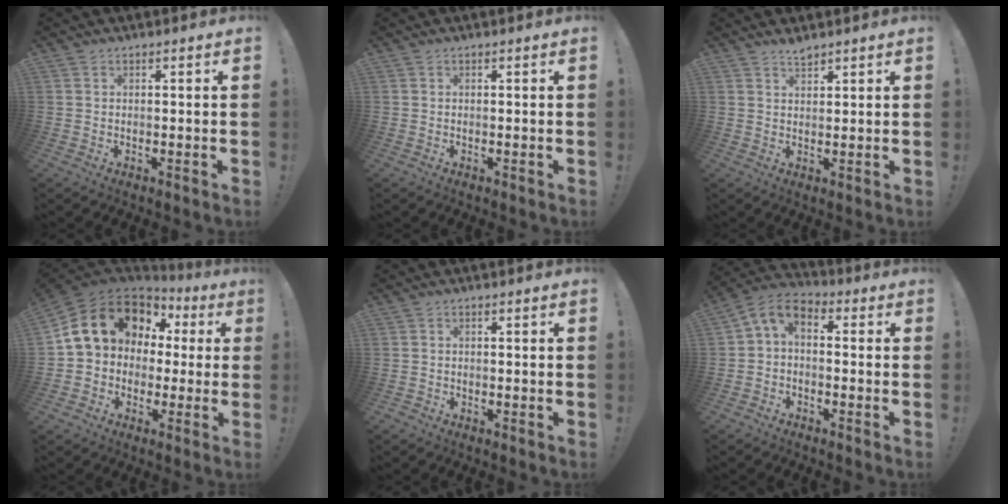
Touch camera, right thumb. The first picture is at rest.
{"total": 0.0}
{"total": 2.5, "force": [2.3, 0.4, 0.8], "torque": [-0.010, -0.016, 0.040]}
{"total": 15.7, "force": [4.9, 12.3, 8.5], "torque": [-0.141, -0.010, 0.106]}
{"total": 0.8, "force": [-0.7, 0.3, 0.1], "torque": [-0.001, 0.002, -0.013]}
{"total": 5.2, "force": [-0.3, 3.3, 4.0], "torque": [-0.089, 0.000, -0.001]}